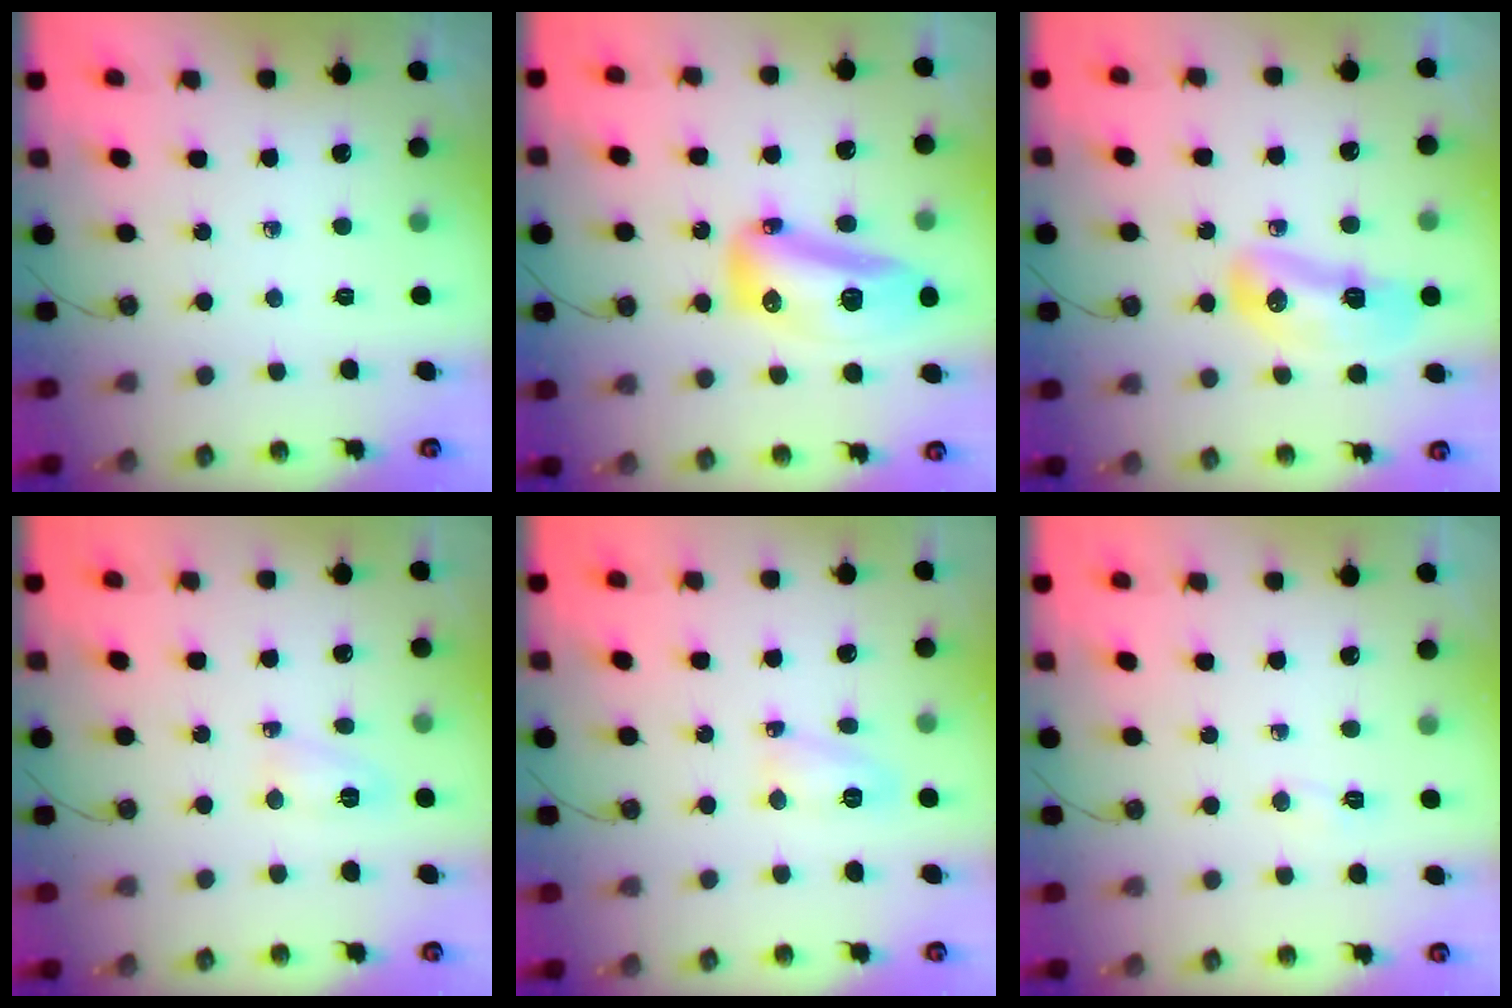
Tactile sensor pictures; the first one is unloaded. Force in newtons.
{"total": 15.6, "press": 15.5, "slide": 1.5}
{"total": 12.7, "press": 12.6, "slide": 1.5}
{"total": 3.9, "press": 3.9, "slide": 0.5}
{"total": 6.1, "press": 6.1, "slide": 0.4}
{"total": 13.9, "press": 3.7, "slide": 13.4}